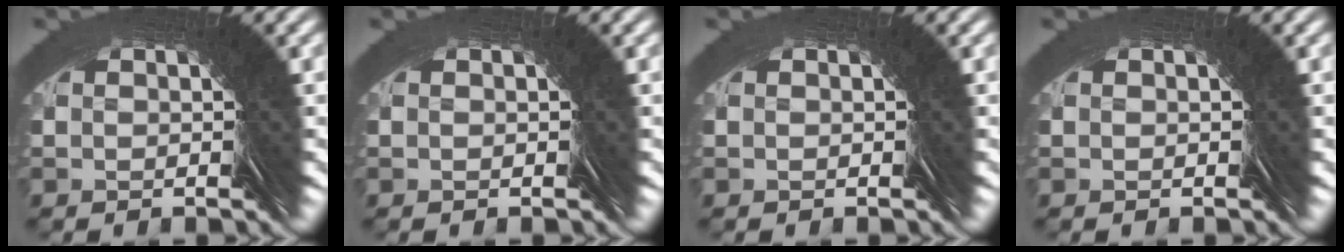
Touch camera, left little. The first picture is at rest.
{"total": 0.0}
{"total": 0.0}
{"total": 0.0}